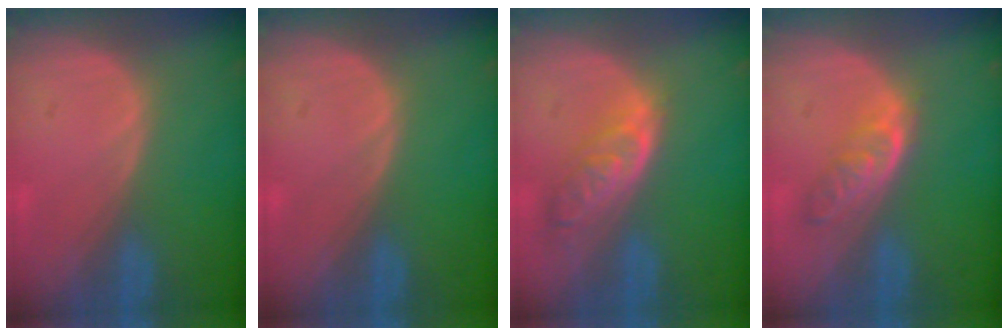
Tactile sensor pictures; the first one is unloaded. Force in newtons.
{"total": 0.0}
{"total": 6.4, "press": 5.8, "slide": 2.8}
{"total": 4.7, "press": 4.4, "slide": 1.6}